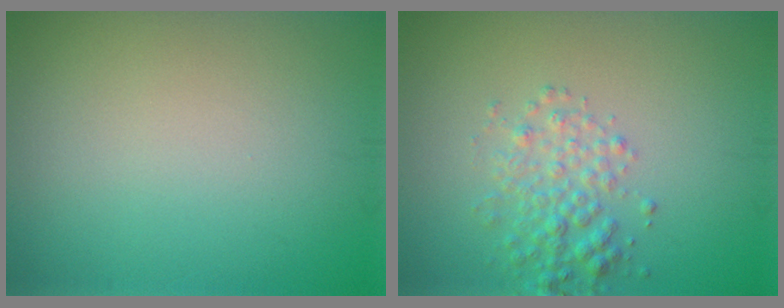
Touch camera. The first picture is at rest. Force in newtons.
{"total": 2.9, "press": 2.9, "slide": 0.1}